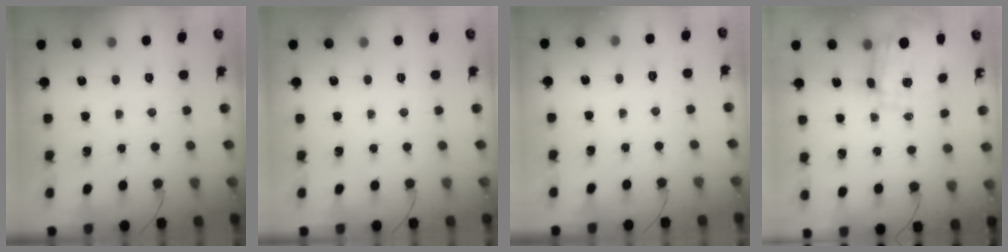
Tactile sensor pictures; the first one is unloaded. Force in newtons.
{"total": 0.0}
{"total": 2.0, "press": 1.0, "slide": 1.7}
{"total": 3.4, "press": 3.1, "slide": 1.4}